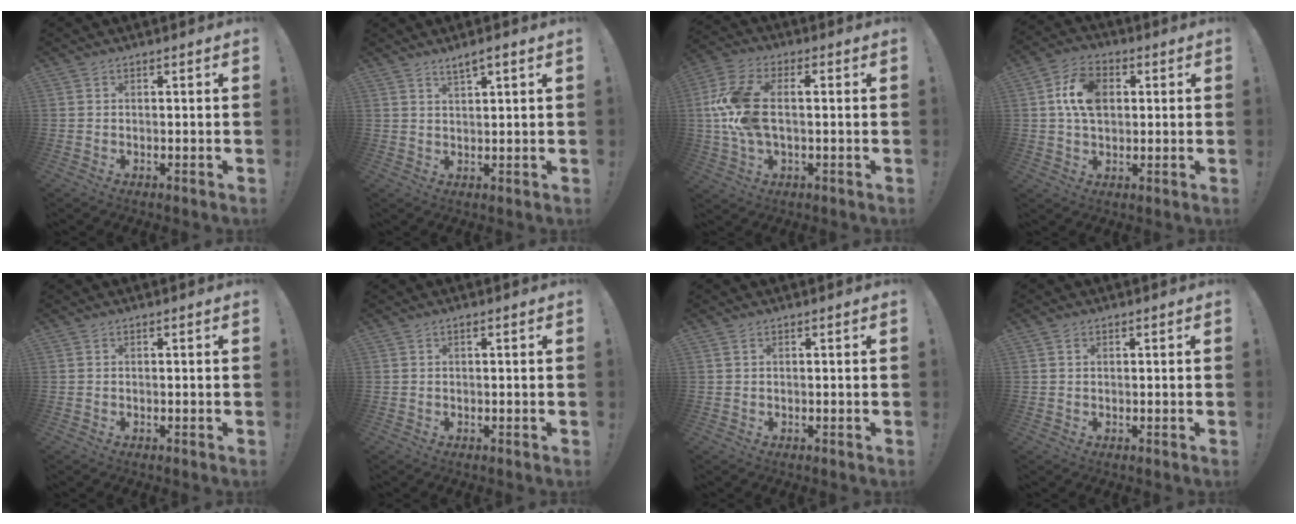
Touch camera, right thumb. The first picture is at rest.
{"total": 3.3, "force": [2.4, 0.2, 2.2], "torque": [-0.036, -0.014, 0.038]}
{"total": 13.4, "force": [0.4, 7.5, 11.1], "torque": [-0.228, 0.006, 0.008]}
{"total": 11.4, "force": [2.4, 7.8, 8.0], "torque": [-0.150, 0.011, 0.047]}
{"total": 0.0}
{"total": 0.5, "force": [0.2, 0.0, 0.5], "torque": [-0.017, 0.003, 0.003]}
{"total": 1.0, "force": [0.5, 0.3, 0.8], "torque": [-0.017, 0.001, 0.010]}
{"total": 0.9, "force": [0.5, 0.7, 0.3], "torque": [0.001, -0.002, 0.008]}